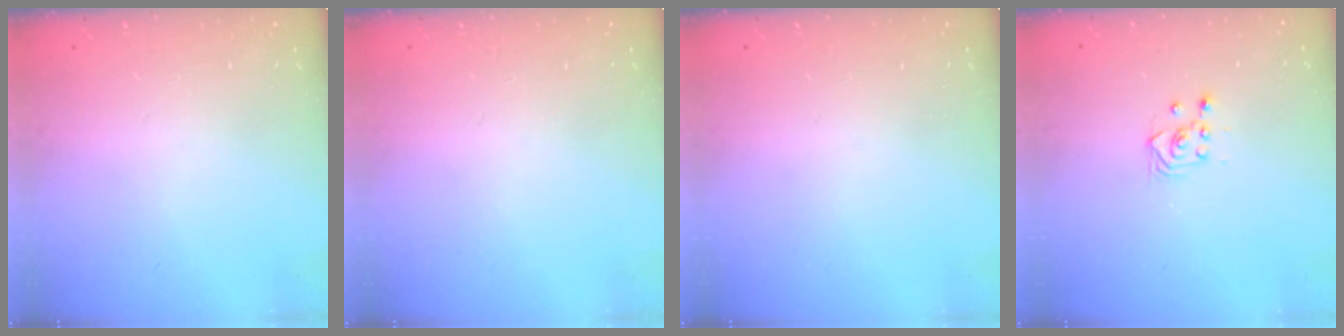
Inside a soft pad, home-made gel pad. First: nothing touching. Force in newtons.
{"total": 0.0}
{"total": 0.0}
{"total": 3.4, "press": 3.0, "slide": 1.6}